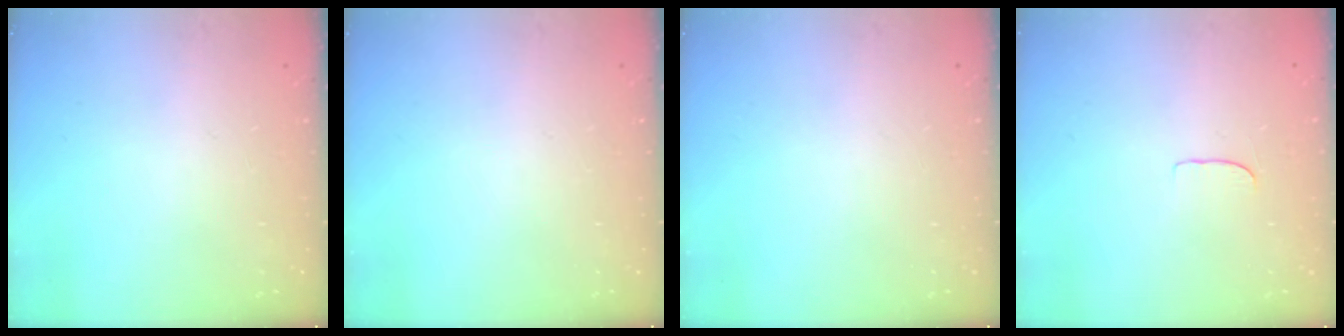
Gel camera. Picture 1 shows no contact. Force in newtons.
{"total": 0.0}
{"total": 0.0}
{"total": 4.9, "press": 4.9, "slide": 0.5}